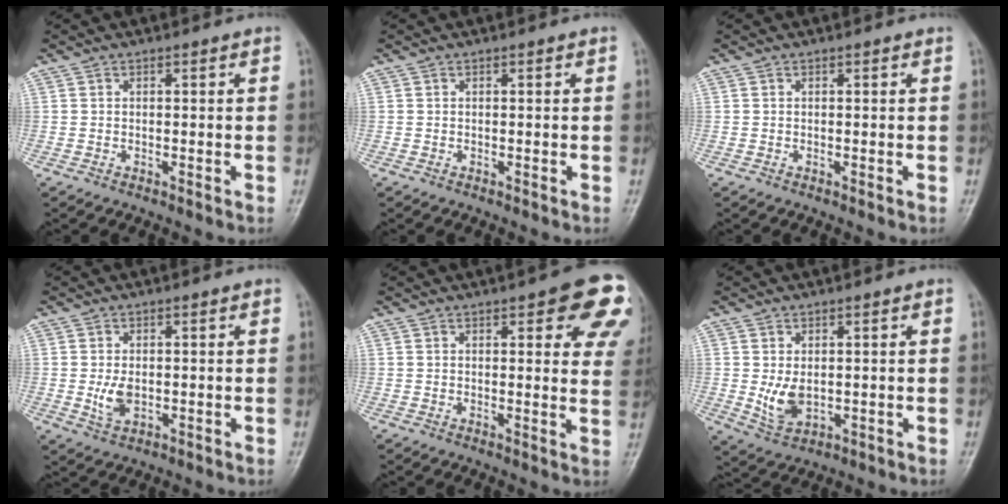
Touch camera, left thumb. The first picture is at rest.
{"total": 0.0}
{"total": 0.0}
{"total": 3.7, "force": [-0.4, 2.4, 2.8], "torque": [-0.048, -0.003, -0.001]}
{"total": 14.0, "force": [6.5, 4.7, 11.5], "torque": [-0.100, -0.020, 0.065]}
{"total": 5.0, "force": [0.0, 3.3, 3.8], "torque": [-0.061, -0.008, 0.013]}